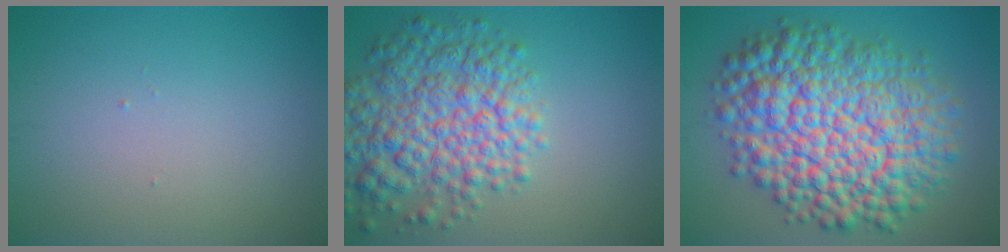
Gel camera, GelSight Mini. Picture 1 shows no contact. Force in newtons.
{"total": 8.0, "press": 8.0, "slide": 0.2}
{"total": 14.5, "press": 14.5, "slide": 0.3}